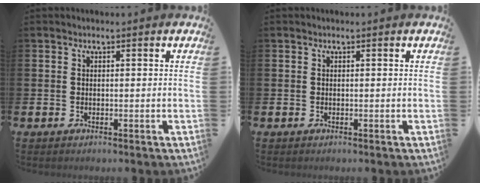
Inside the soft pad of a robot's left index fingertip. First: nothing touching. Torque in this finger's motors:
{"motor_torque": [0.00, 0.00, 0.00, 0.01]}